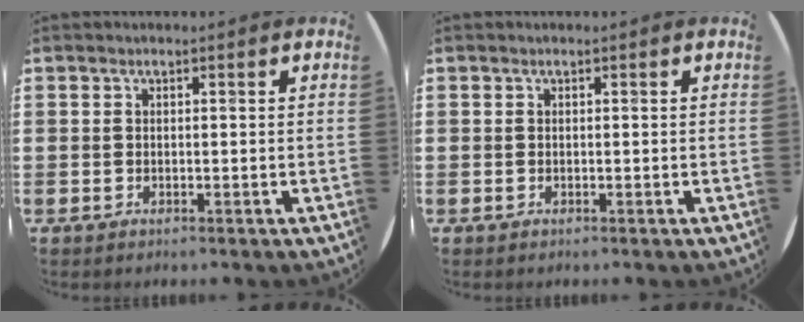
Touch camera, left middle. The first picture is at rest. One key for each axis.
{"total": 0.0}